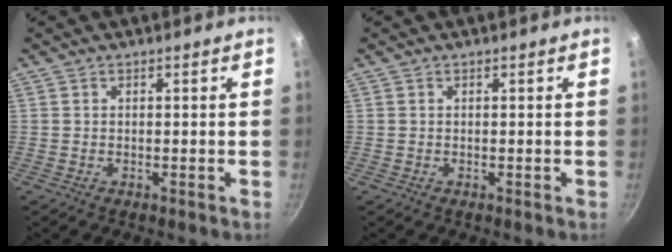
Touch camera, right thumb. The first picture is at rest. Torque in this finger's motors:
{"motor_torque": [-0.03, 0.02, 0.04, 0.03, 0.00]}